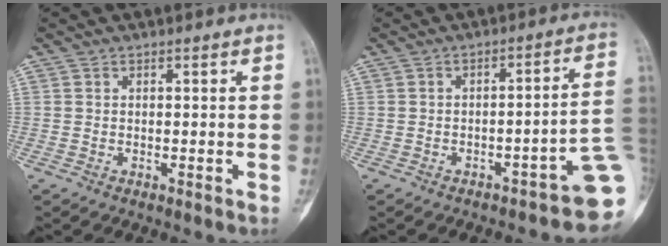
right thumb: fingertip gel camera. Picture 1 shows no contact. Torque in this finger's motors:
{"motor_torque": [1.94, 0.55, 1.12, -1.14, 0.17]}